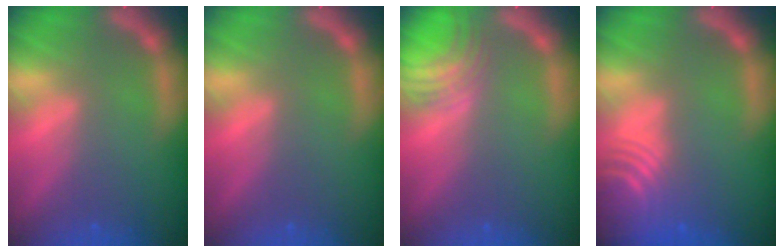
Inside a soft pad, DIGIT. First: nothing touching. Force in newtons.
{"total": 0.0}
{"total": 4.5}
{"total": 9.6}